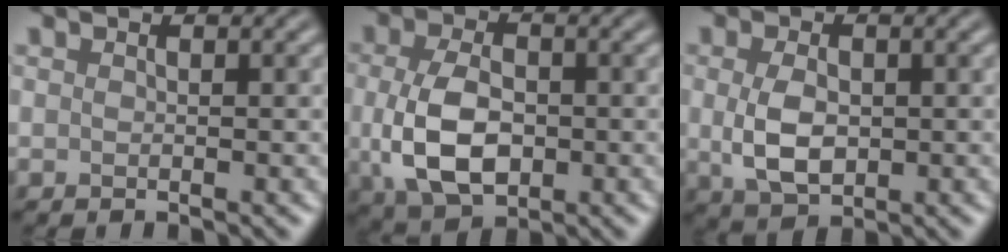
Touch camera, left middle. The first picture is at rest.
{"total": 6.7, "force": [-0.7, 4.2, 5.2], "torque": [-0.121, -0.009, -0.010]}
{"total": 4.3, "force": [-0.1, 2.7, 3.3], "torque": [-0.076, -0.002, 0.002]}